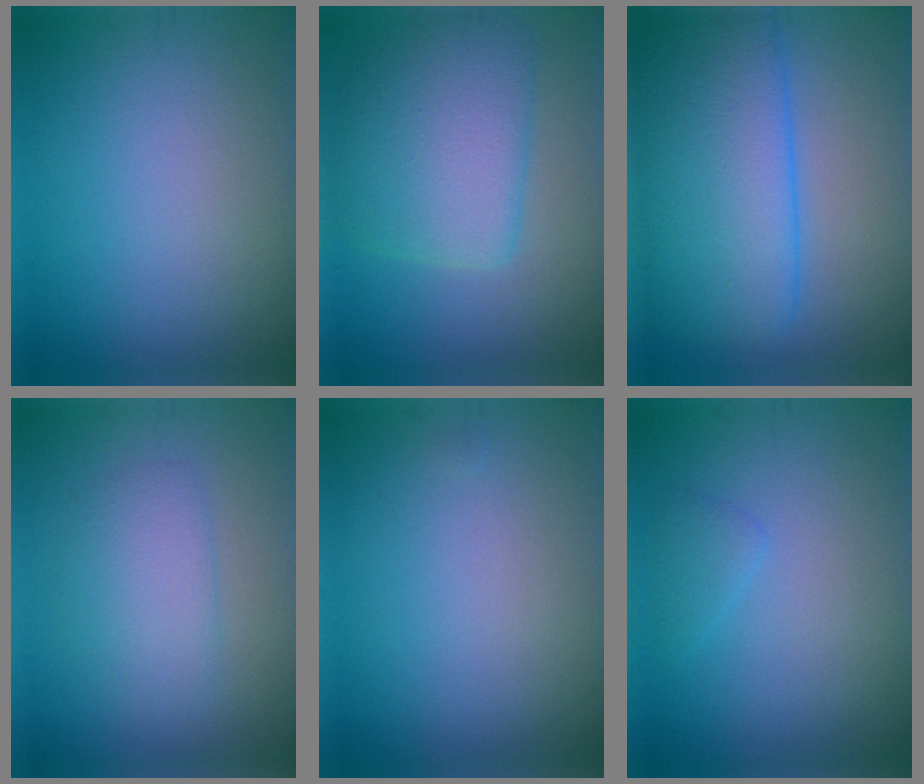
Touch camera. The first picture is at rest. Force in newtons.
{"total": 7.0, "press": 7.0, "slide": 0.2}
{"total": 9.3, "press": 9.3, "slide": 0.5}
{"total": 3.1, "press": 3.1, "slide": 0.0}
{"total": 0.0}
{"total": 1.1, "press": 1.1, "slide": 0.1}